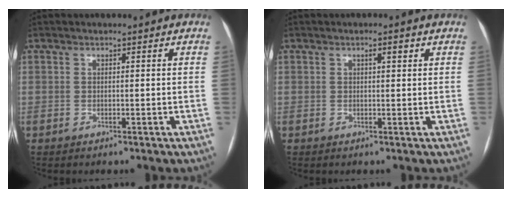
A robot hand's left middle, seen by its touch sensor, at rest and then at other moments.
{"total": 1.3, "force": [0.6, 0.3, 1.2], "torque": [-0.017, 0.002, 0.008]}